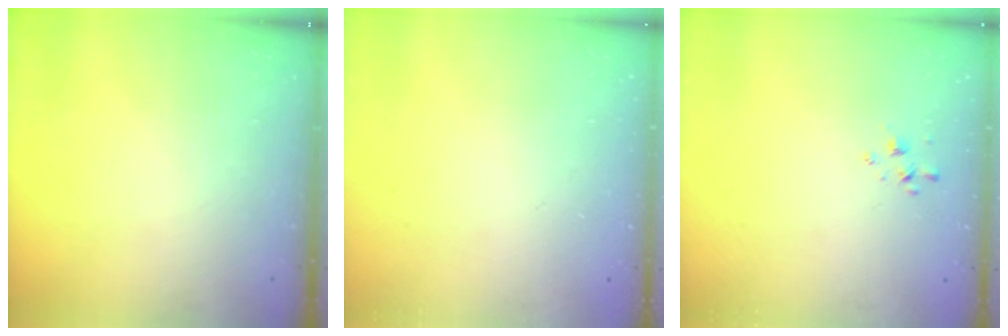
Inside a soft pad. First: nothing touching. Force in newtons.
{"total": 1.8, "press": 1.8, "slide": 0.2}
{"total": 1.8, "press": 1.7, "slide": 0.4}